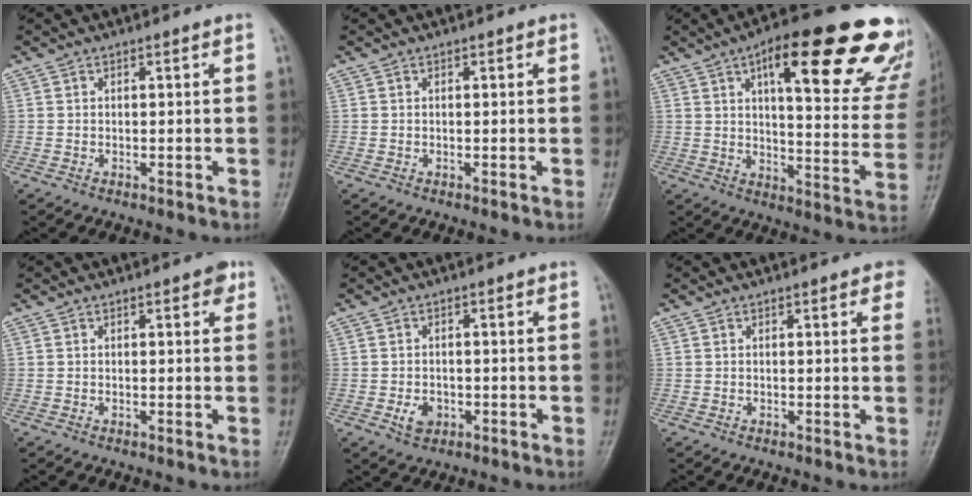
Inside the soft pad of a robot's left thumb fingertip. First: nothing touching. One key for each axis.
{"total": 0.0}
{"total": 28.2, "fx": 16.2, "fy": 8.8, "fz": 21.2, "tx": -0.237, "ty": -0.041, "tz": 0.208}
{"total": 2.1, "fx": 1.0, "fy": 1.0, "fz": 1.5, "tx": -0.010, "ty": -0.001, "tz": 0.009}
{"total": 3.3, "fx": -1.1, "fy": 2.6, "fz": 1.8, "tx": -0.022, "ty": 0.002, "tz": -0.014}
{"total": 6.4, "fx": 4.1, "fy": 2.1, "fz": 4.5, "tx": -0.027, "ty": -0.006, "tz": 0.037}